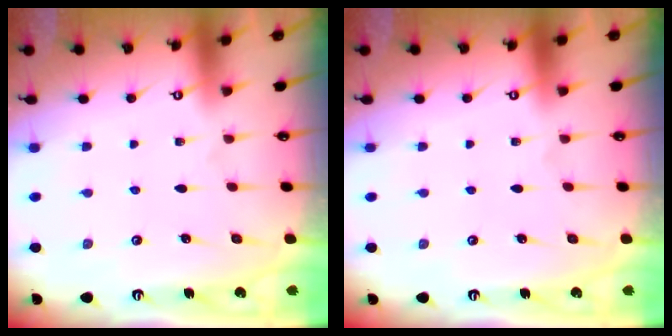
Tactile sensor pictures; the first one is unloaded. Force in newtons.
{"total": 0.0}